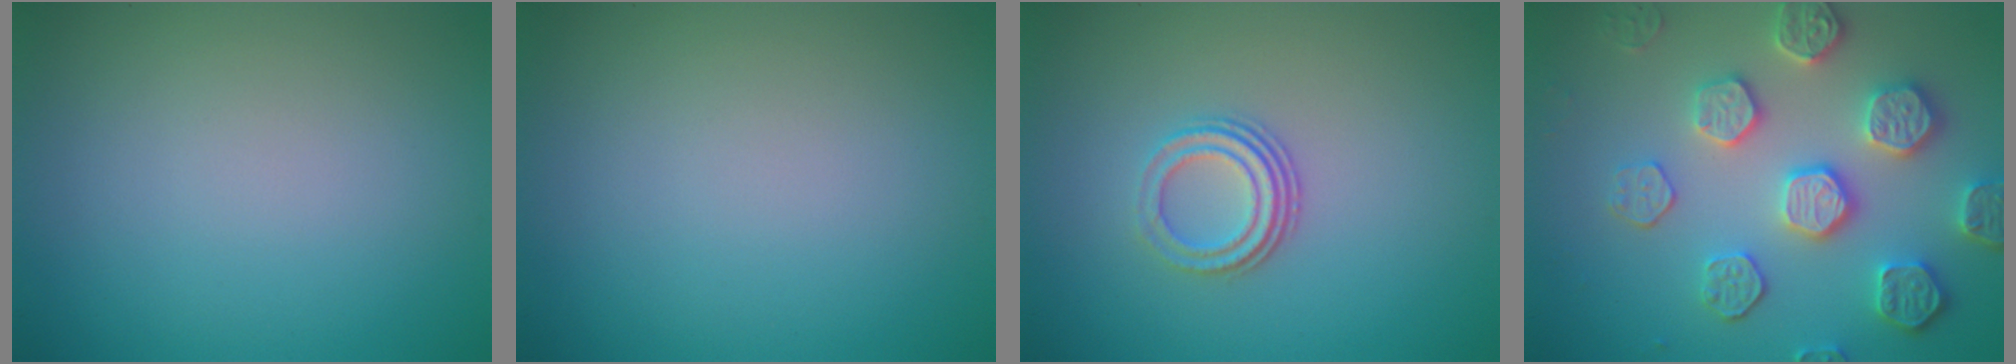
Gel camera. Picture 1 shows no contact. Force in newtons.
{"total": 0.0}
{"total": 3.0, "press": 2.1, "slide": 2.2}
{"total": 5.6, "press": 5.1, "slide": 2.2}